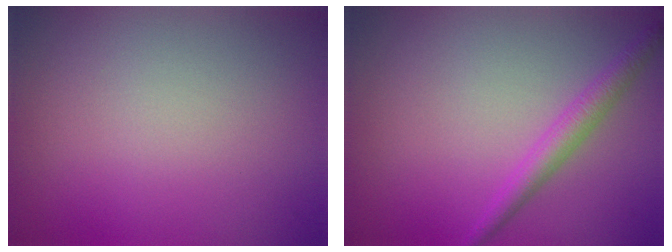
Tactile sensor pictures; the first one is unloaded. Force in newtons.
{"total": 2.3, "press": 2.3, "slide": 0.2}